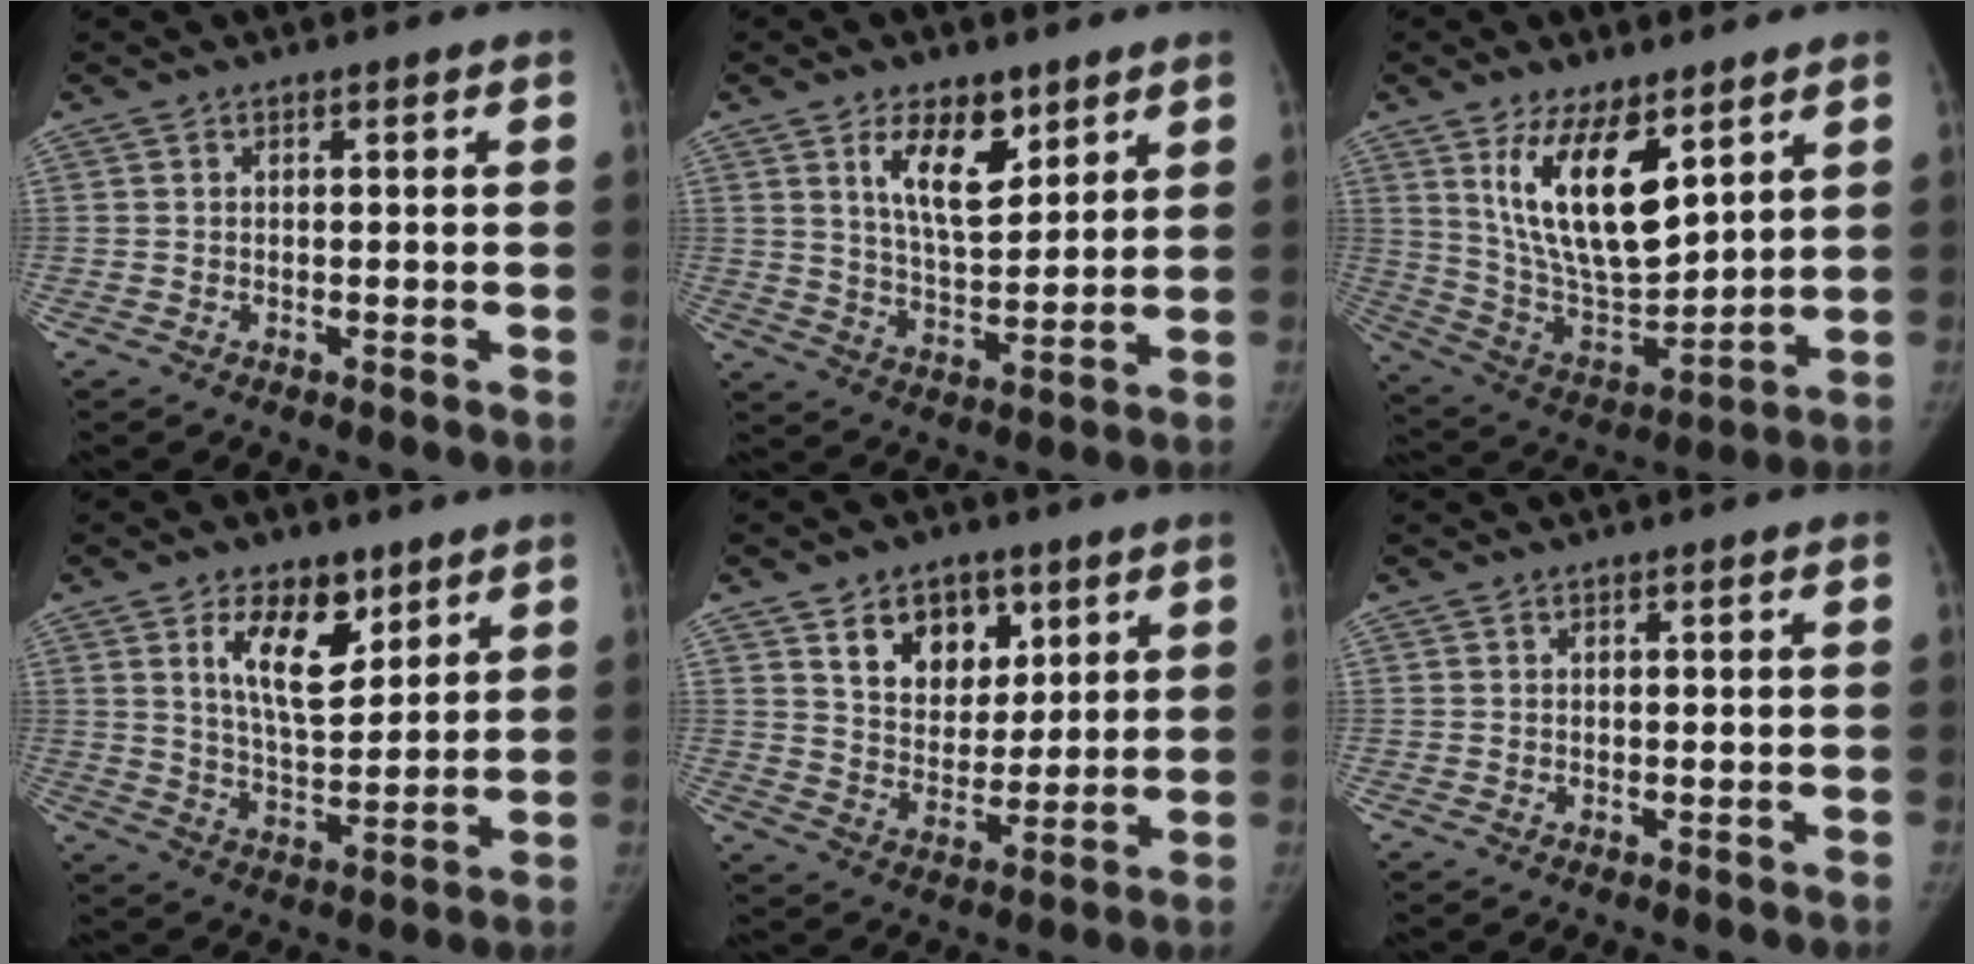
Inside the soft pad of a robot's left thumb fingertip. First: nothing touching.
{"total": 11.0, "force": [6.0, 5.3, 7.6], "torque": [-0.100, -0.044, 0.110]}
{"total": 16.8, "force": [8.1, 7.2, 12.9], "torque": [-0.199, -0.050, 0.165]}
{"total": 11.7, "force": [6.1, 5.9, 8.1], "torque": [-0.105, -0.042, 0.111]}
{"total": 11.7, "force": [5.8, 8.1, 6.2], "torque": [-0.056, -0.032, 0.103]}
{"total": 0.0}